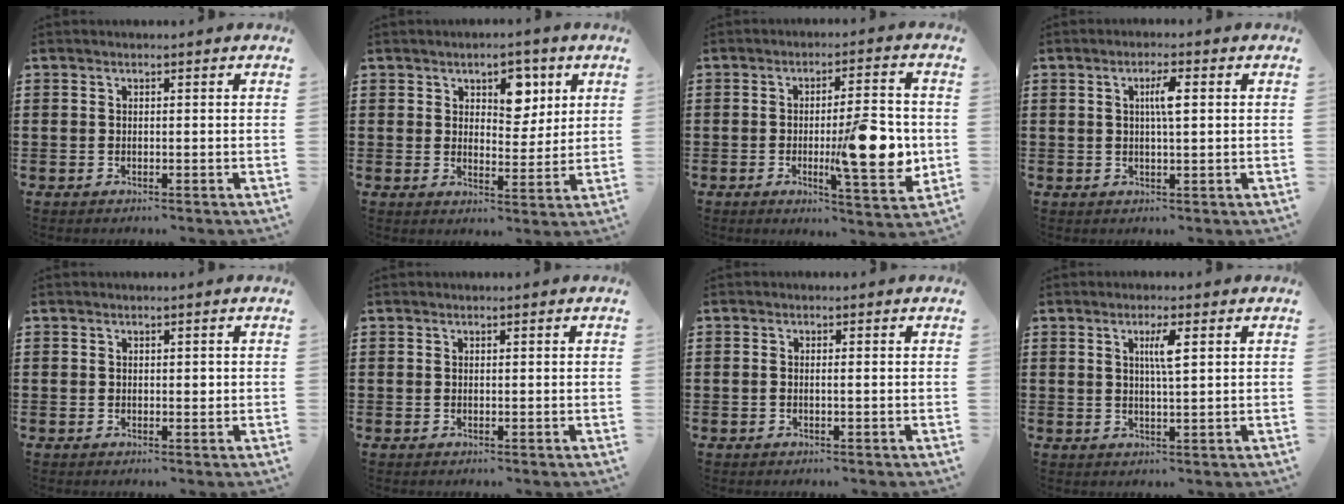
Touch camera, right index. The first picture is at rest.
{"total": 5.8, "force": [3.3, 3.6, 3.1], "torque": [-0.045, 0.002, 0.051]}
{"total": 12.7, "force": [-1.4, 3.3, 12.2], "torque": [-0.167, -0.008, -0.020]}
{"total": 3.2, "force": [0.7, 0.6, 3.1], "torque": [-0.062, 0.005, 0.008]}
{"total": 1.1, "force": [0.2, 0.7, 0.8], "torque": [-0.016, 0.006, 0.003]}
{"total": 0.0}
{"total": 0.8, "force": [-0.2, 0.1, 0.8], "torque": [-0.015, -0.003, -0.004]}
{"total": 3.3, "force": [1.1, 0.3, 3.1], "torque": [-0.064, 0.002, 0.015]}